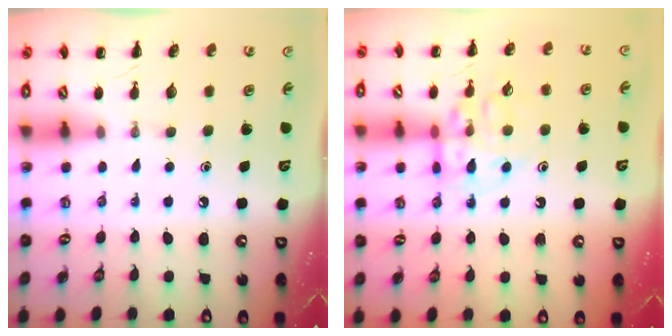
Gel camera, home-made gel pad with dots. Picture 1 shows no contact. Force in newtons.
{"total": 11.9, "press": 11.8, "slide": 1.2}